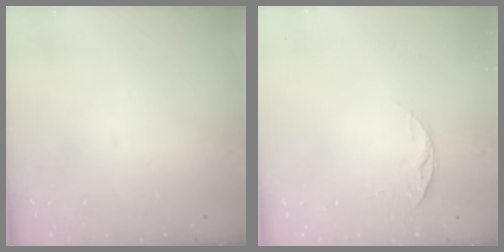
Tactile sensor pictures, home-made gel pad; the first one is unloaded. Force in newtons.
{"total": 6.2, "press": 6.1, "slide": 0.7}